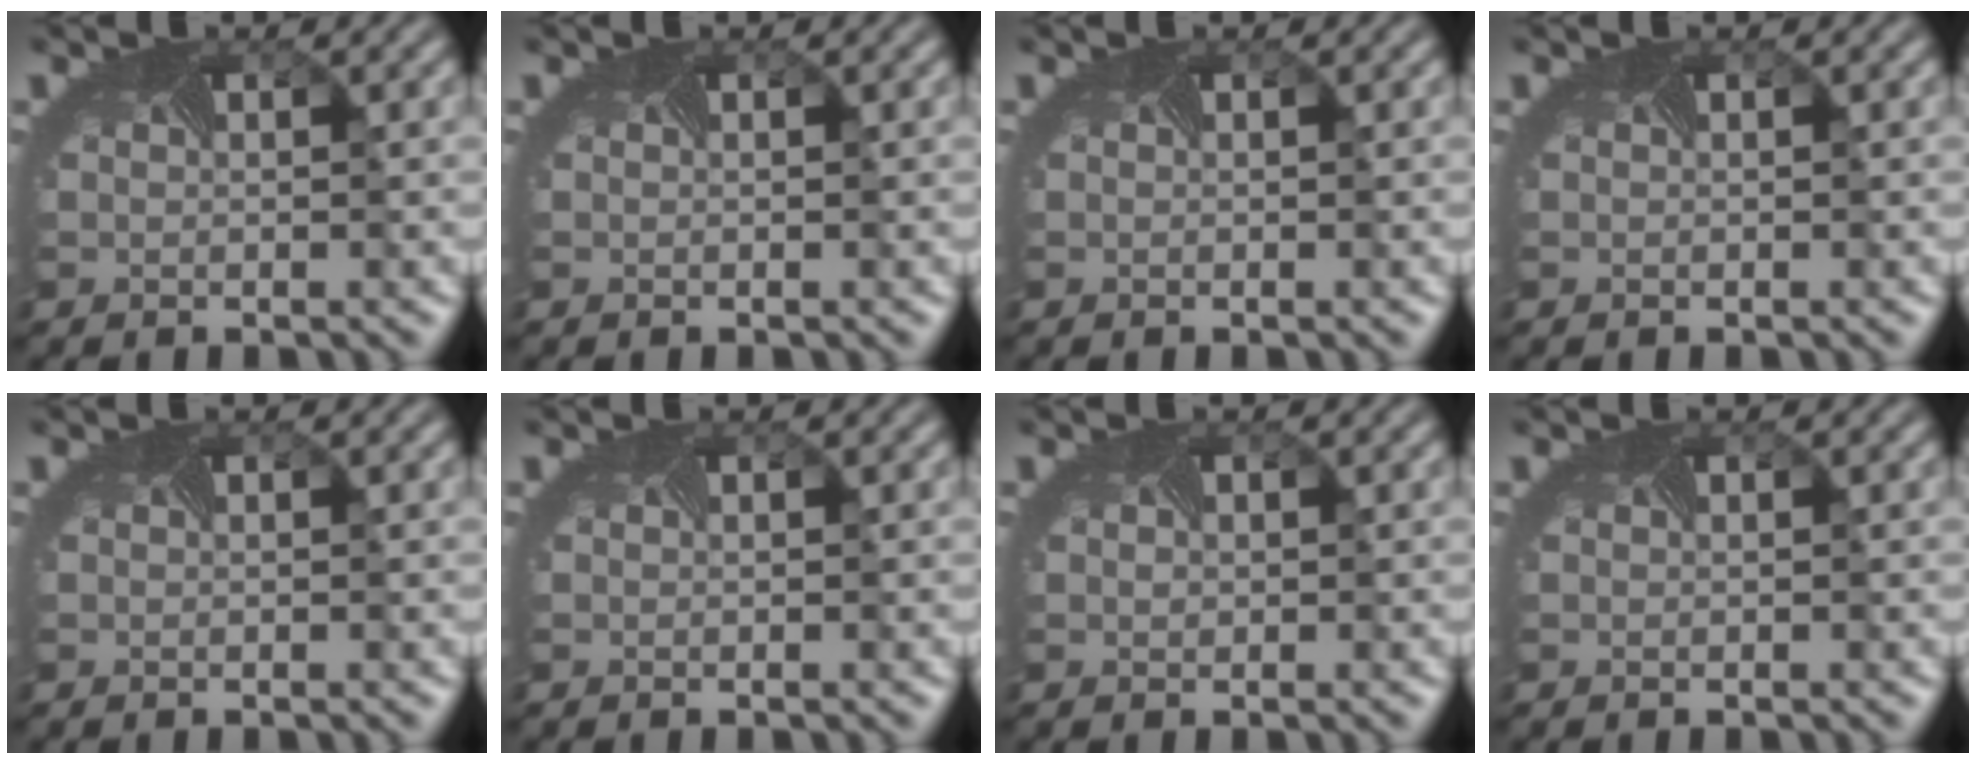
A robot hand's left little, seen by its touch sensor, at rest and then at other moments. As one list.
[{"total": 0.0}, {"total": 0.0}, {"total": 0.0}, {"total": 0.0}, {"total": 0.0}, {"total": 0.6, "force": [0.1, 0.6, 0.1], "torque": [-0.002, 0.004, 0.003]}, {"total": 0.0}]